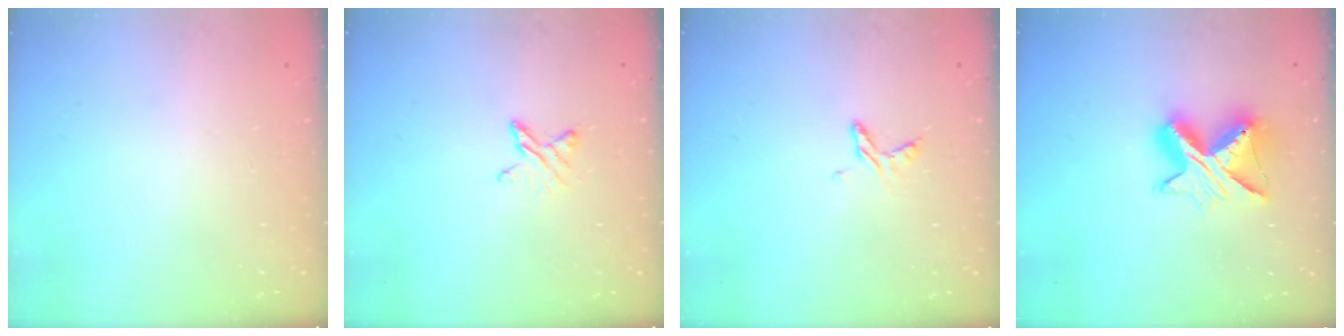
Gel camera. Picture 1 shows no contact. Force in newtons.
{"total": 4.3, "press": 4.2, "slide": 0.5}
{"total": 5.4, "press": 5.4, "slide": 0.5}
{"total": 10.3, "press": 10.3, "slide": 1.0}